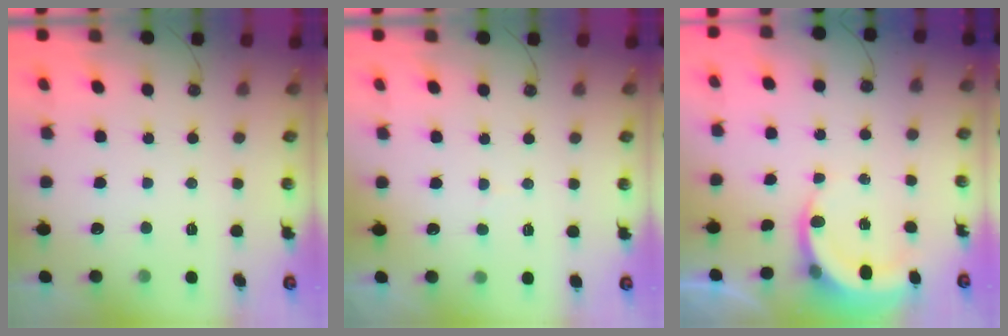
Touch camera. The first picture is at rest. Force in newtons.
{"total": 2.8, "press": 2.6, "slide": 1.0}
{"total": 4.6, "press": 4.6, "slide": 0.4}